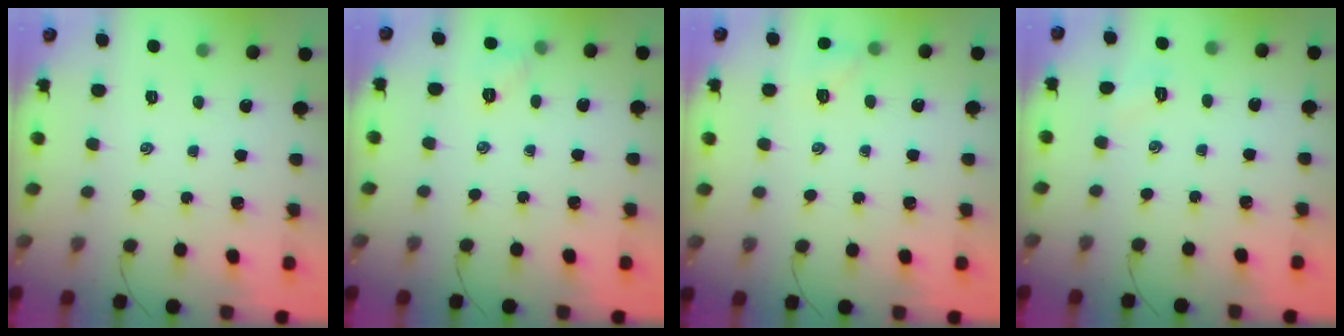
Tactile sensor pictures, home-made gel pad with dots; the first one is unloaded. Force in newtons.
{"total": 5.0, "press": 4.7, "slide": 1.5}
{"total": 5.6, "press": 5.6, "slide": 1.0}
{"total": 2.7, "press": 2.6, "slide": 0.7}